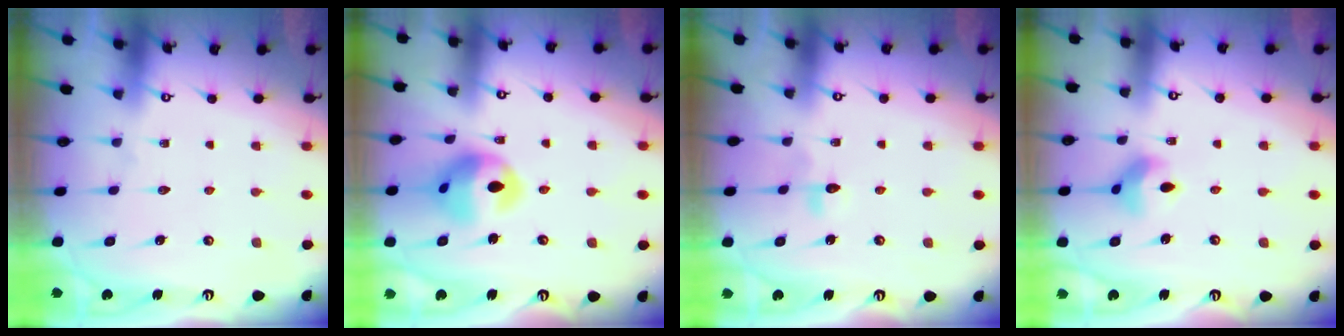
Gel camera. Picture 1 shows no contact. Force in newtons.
{"total": 12.4, "press": 12.4, "slide": 1.2}
{"total": 3.1, "press": 3.0, "slide": 0.7}
{"total": 7.8, "press": 7.7, "slide": 0.9}